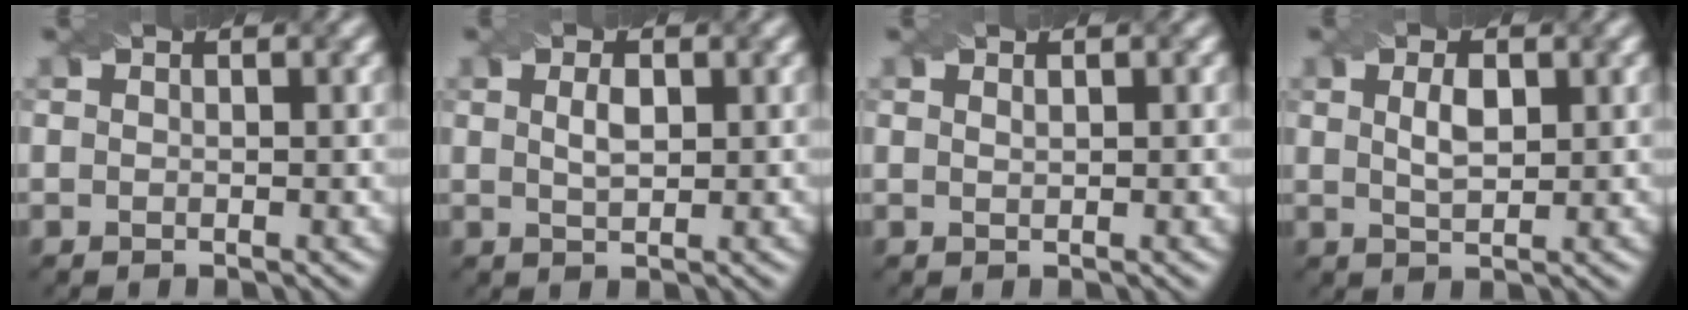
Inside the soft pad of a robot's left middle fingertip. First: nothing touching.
{"total": 1.8, "force": [0.5, 0.8, 1.5], "torque": [-0.032, 0.001, 0.013]}
{"total": 0.6, "force": [0.3, 0.2, 0.5], "torque": [-0.007, -0.003, 0.008]}
{"total": 2.3, "force": [0.7, 1.1, 2.0], "torque": [-0.041, 0.000, 0.016]}